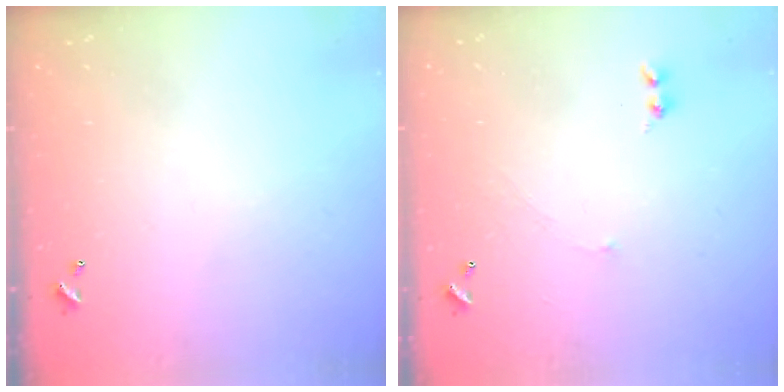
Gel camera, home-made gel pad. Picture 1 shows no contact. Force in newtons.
{"total": 2.6, "press": 2.6, "slide": 0.6}